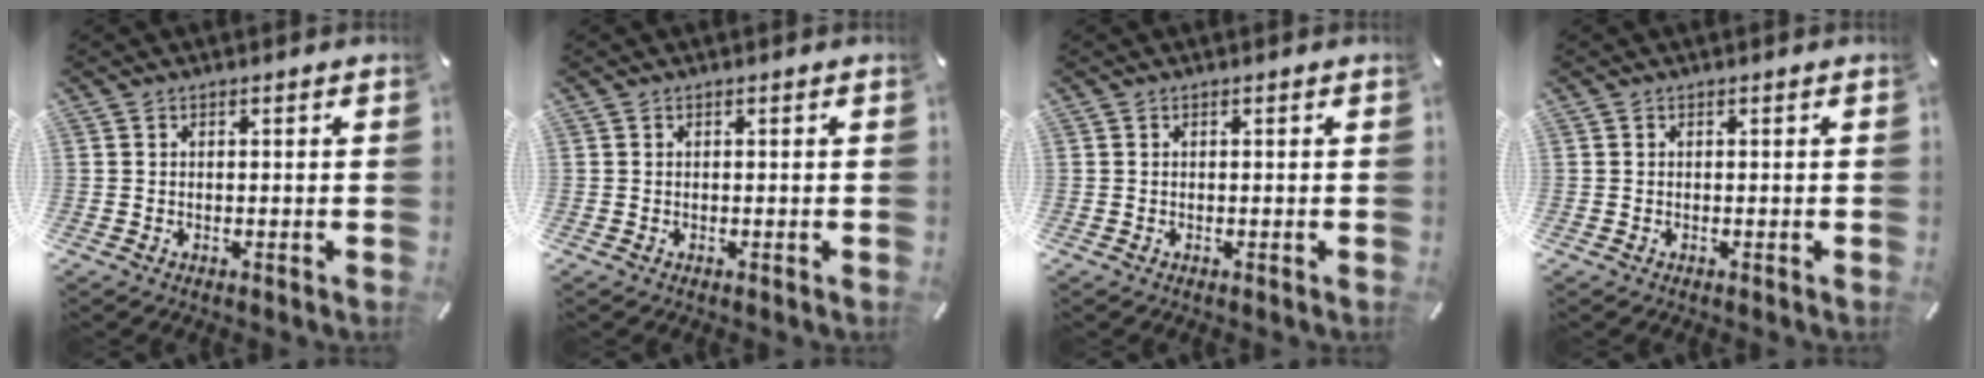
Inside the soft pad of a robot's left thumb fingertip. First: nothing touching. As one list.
[{"total": 0.0}, {"total": 0.0}, {"total": 0.0}]